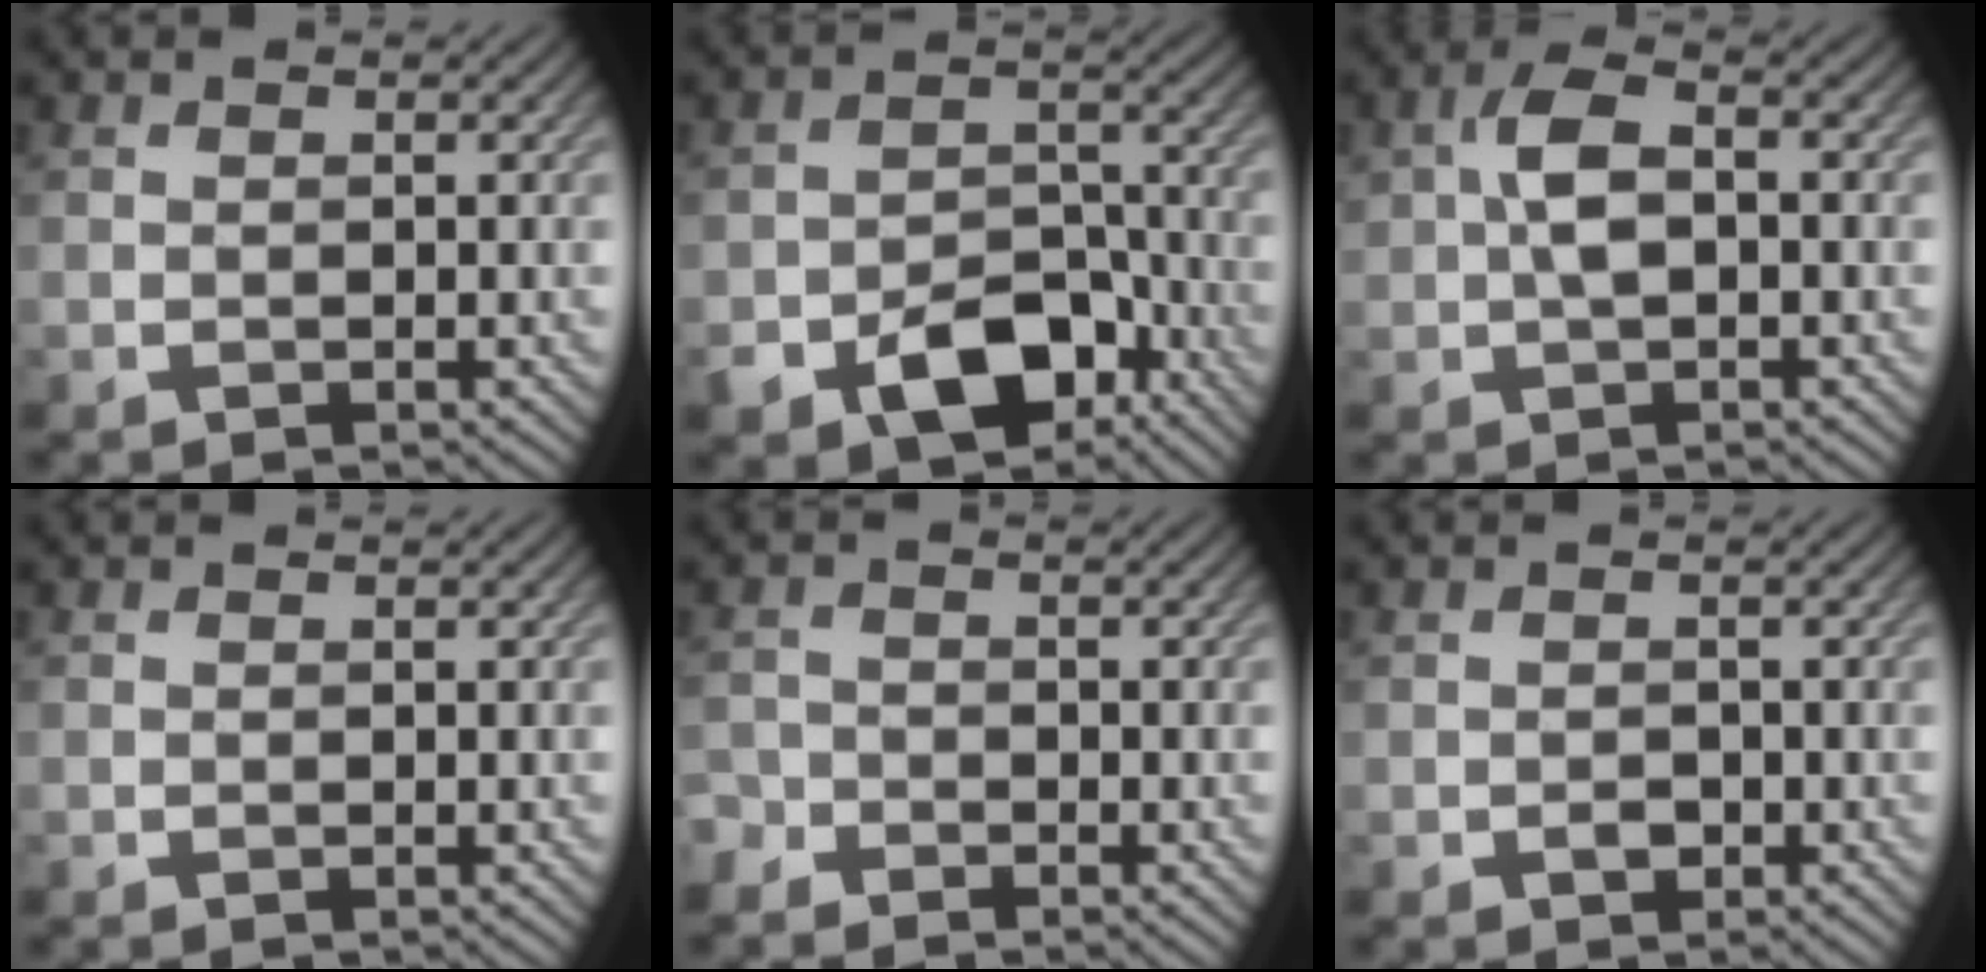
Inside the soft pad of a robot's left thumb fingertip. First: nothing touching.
{"total": 9.6, "force": [-5.7, 5.7, 5.2], "torque": [-0.089, -0.022, -0.099]}
{"total": 4.7, "force": [0.1, 2.5, 4.0], "torque": [-0.084, 0.010, -0.002]}
{"total": 0.0}
{"total": 2.1, "force": [-1.9, 1.0, 0.2], "torque": [-0.005, -0.003, -0.048]}
{"total": 1.1, "force": [-0.6, 0.8, 0.5], "torque": [-0.006, -0.006, -0.012]}